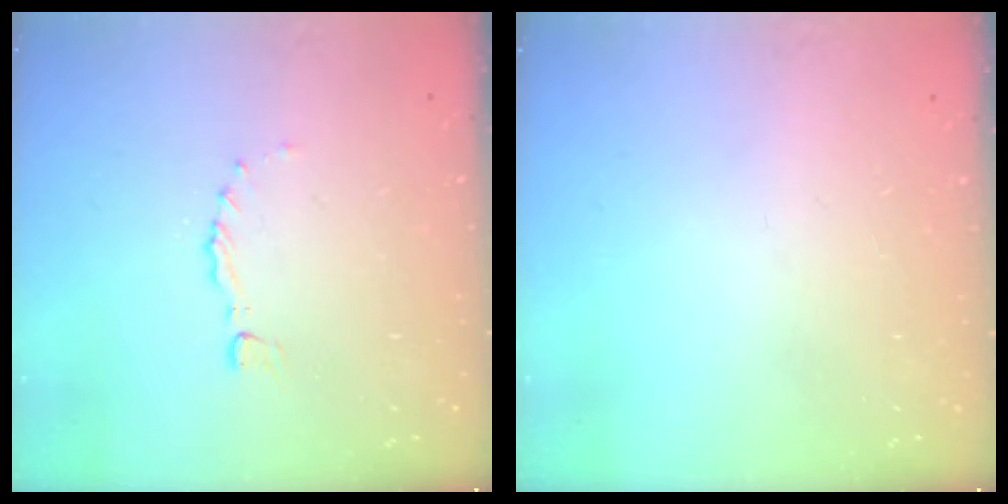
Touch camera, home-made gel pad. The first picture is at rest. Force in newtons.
{"total": 0.0}